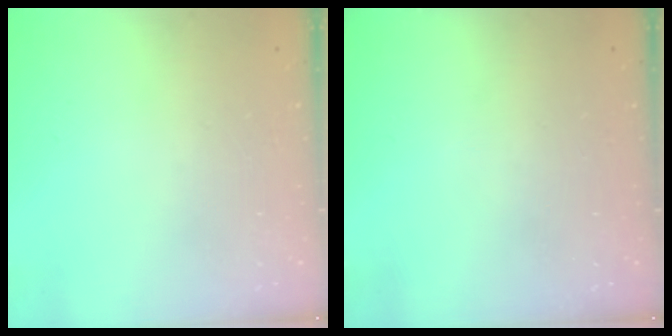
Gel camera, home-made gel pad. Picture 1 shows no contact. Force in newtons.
{"total": 0.0}